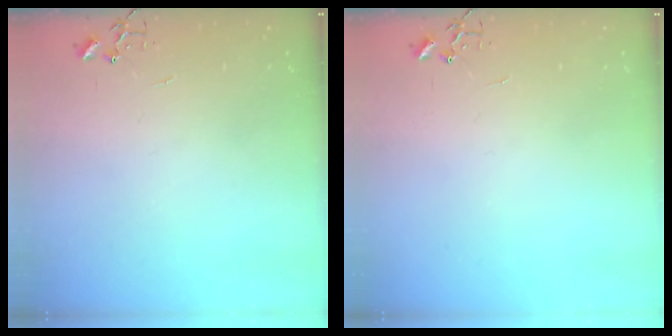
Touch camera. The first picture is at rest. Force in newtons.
{"total": 0.0}